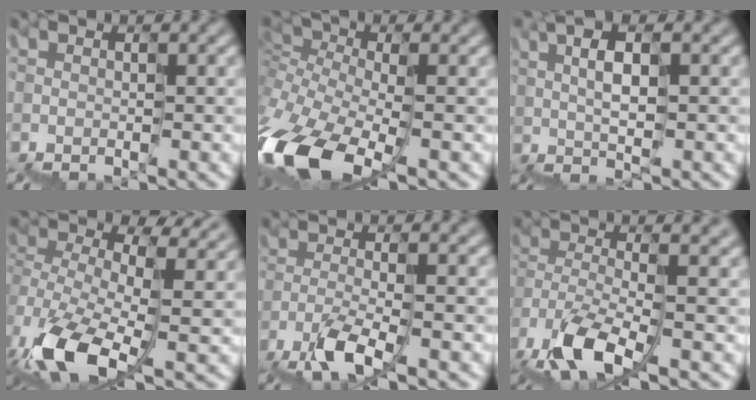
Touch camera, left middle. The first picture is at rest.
{"total": 10.5, "force": [-3.7, 5.0, 8.5], "torque": [-0.209, -0.025, -0.066]}
{"total": 3.3, "force": [2.0, -0.3, 2.5], "torque": [-0.046, 0.012, 0.045]}
{"total": 10.5, "force": [0.9, 6.7, 8.0], "torque": [-0.209, -0.016, 0.039]}
{"total": 2.8, "force": [-1.8, -0.1, 2.1], "torque": [-0.054, 0.001, -0.033]}
{"total": 5.8, "force": [-1.9, 2.0, 5.1], "torque": [-0.115, -0.004, -0.034]}